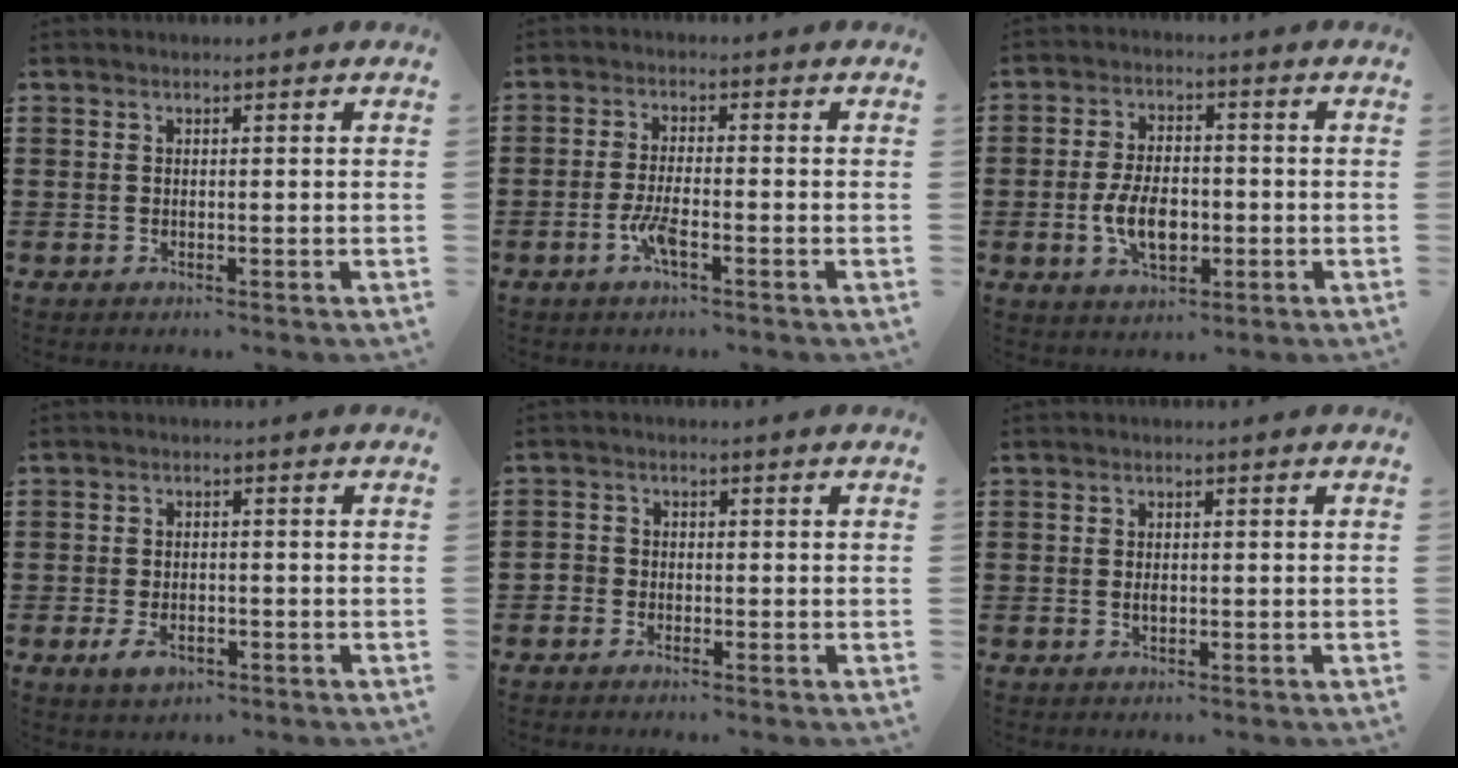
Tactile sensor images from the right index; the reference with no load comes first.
{"total": 4.2, "force": [-2.0, 0.7, 3.6], "torque": [-0.090, -0.009, -0.043]}
{"total": 7.0, "force": [-1.5, 3.9, 5.6], "torque": [-0.112, -0.001, -0.029]}
{"total": 2.4, "force": [-1.2, 1.4, 1.6], "torque": [-0.037, -0.002, -0.026]}
{"total": 1.3, "force": [-0.9, 0.9, 0.2], "torque": [-0.005, 0.006, -0.021]}
{"total": 1.0, "force": [-0.1, 0.4, 0.9], "torque": [-0.020, -0.001, -0.001]}